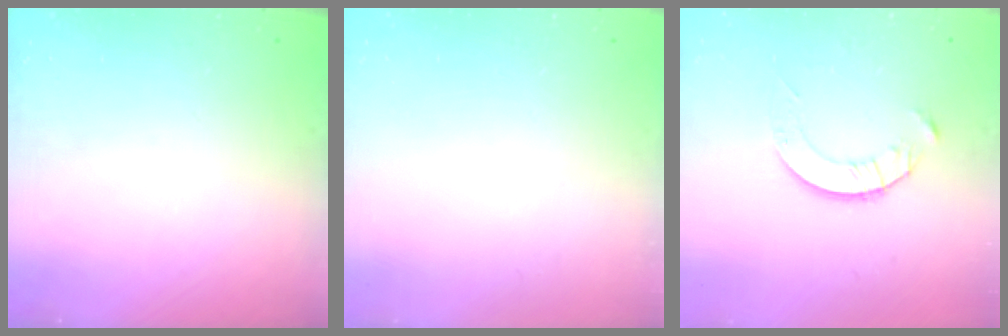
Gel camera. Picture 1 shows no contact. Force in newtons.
{"total": 0.0}
{"total": 4.7, "press": 4.6, "slide": 0.6}